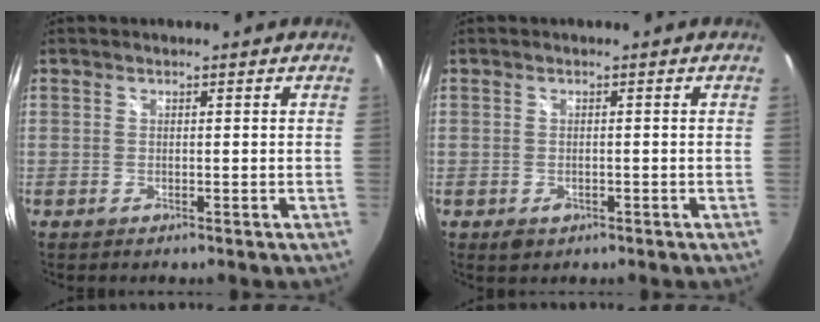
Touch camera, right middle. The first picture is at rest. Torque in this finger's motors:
{"motor_torque": [0.25, -0.23, 0.13, 0.03]}